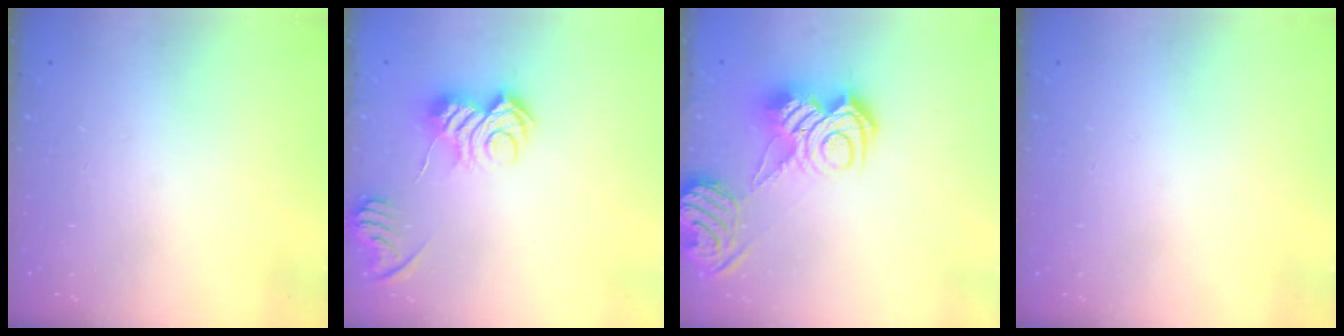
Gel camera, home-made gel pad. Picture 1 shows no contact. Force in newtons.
{"total": 9.8, "press": 9.8, "slide": 0.2}
{"total": 10.5, "press": 10.4, "slide": 0.9}
{"total": 0.0}